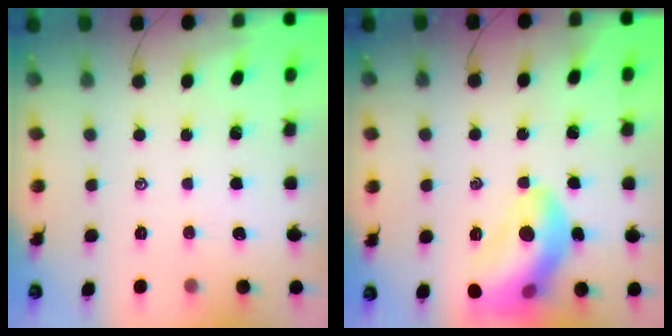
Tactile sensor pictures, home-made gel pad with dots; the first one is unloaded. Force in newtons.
{"total": 14.8, "press": 14.8, "slide": 1.4}